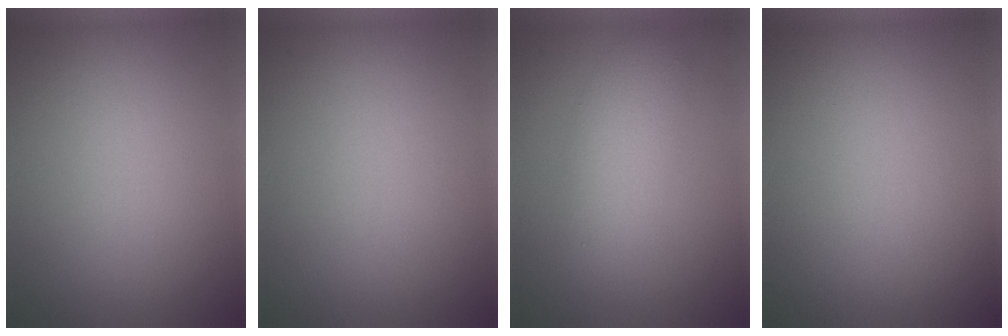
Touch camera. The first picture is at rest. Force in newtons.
{"total": 0.0}
{"total": 3.7, "press": 3.7, "slide": 0.2}
{"total": 0.0}